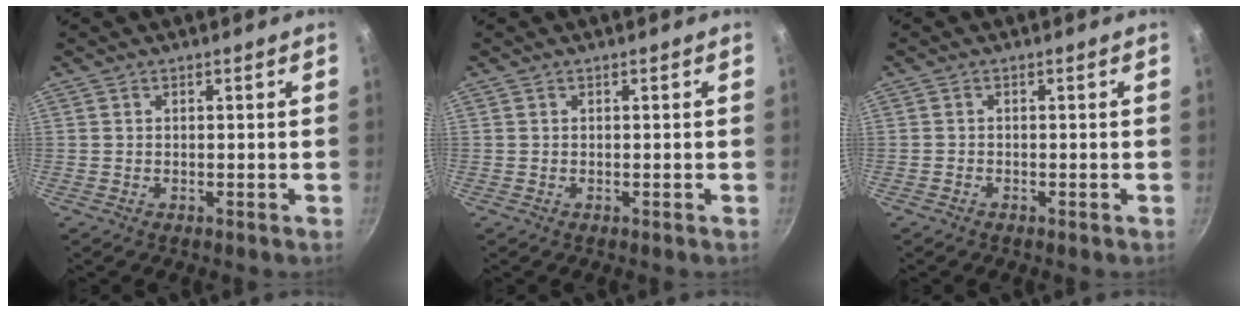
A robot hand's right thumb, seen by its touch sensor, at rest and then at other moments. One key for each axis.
{"total": 0.0}
{"total": 0.6, "fx": -0.5, "fy": 0.4, "fz": 0.1, "tx": -0.006, "ty": 0.006, "tz": -0.012}